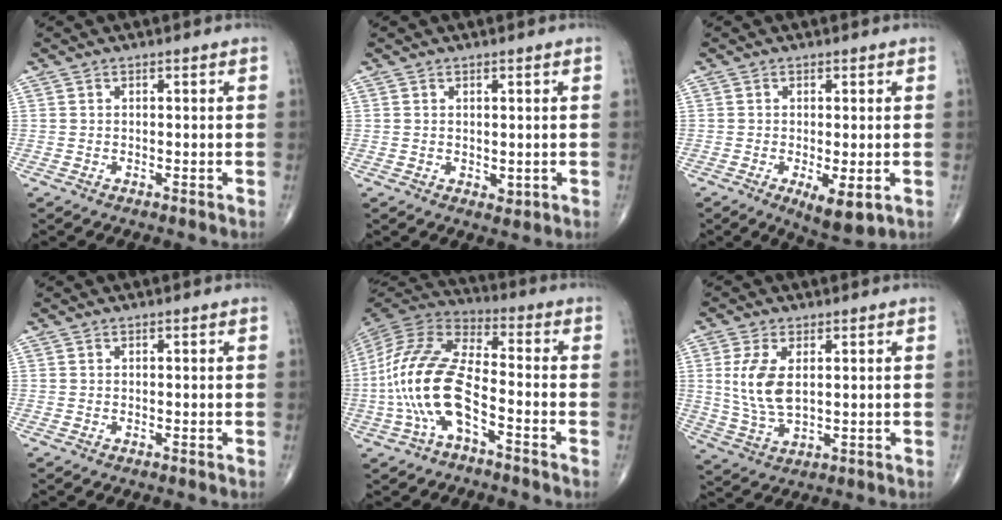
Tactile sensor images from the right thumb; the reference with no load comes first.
{"total": 1.5, "force": [0.2, 1.1, 1.0], "torque": [-0.015, -0.006, 0.009]}
{"total": 6.1, "force": [-1.7, 2.1, 5.4], "torque": [-0.087, -0.018, -0.021]}
{"total": 0.0}
{"total": 16.6, "force": [-4.9, 7.2, 14.1], "torque": [-0.301, 0.040, -0.097]}
{"total": 8.7, "force": [1.7, 4.5, 7.3], "torque": [-0.154, -0.012, 0.042]}